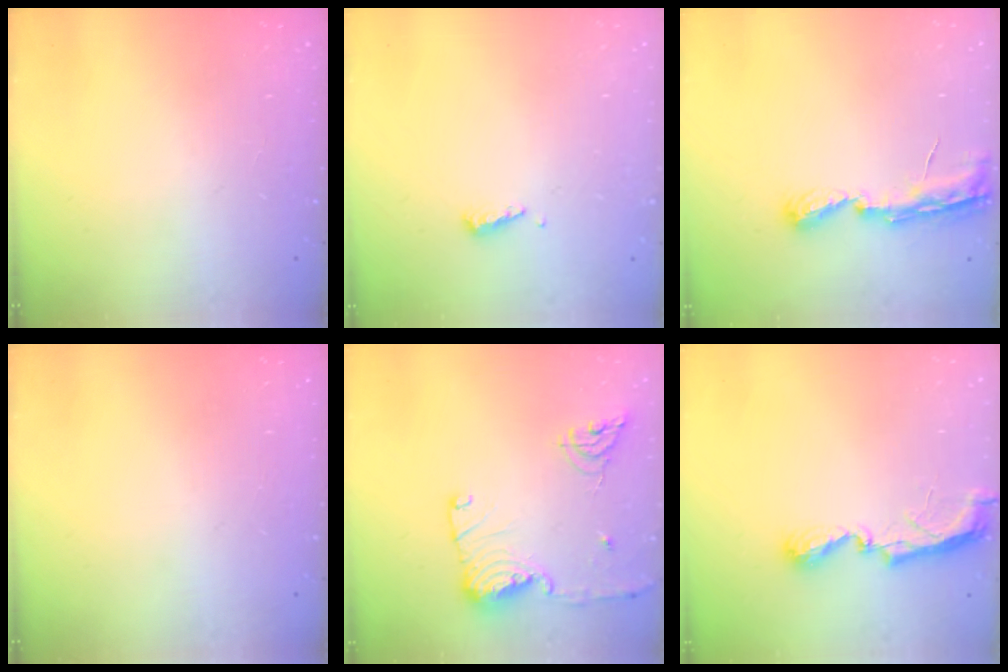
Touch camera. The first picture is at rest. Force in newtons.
{"total": 4.7, "press": 4.7, "slide": 0.5}
{"total": 6.7, "press": 6.7, "slide": 0.5}
{"total": 0.0}
{"total": 13.7, "press": 13.6, "slide": 1.5}
{"total": 7.0, "press": 7.0, "slide": 0.2}